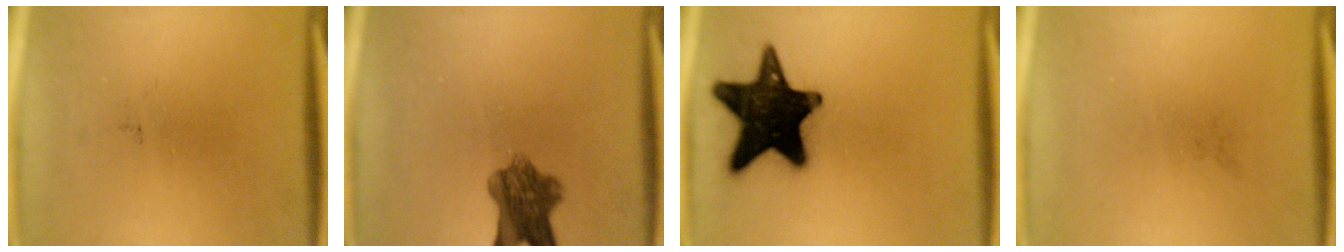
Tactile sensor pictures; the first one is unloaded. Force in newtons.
{"total": 7.4}
{"total": 19.4}
{"total": 0.0}